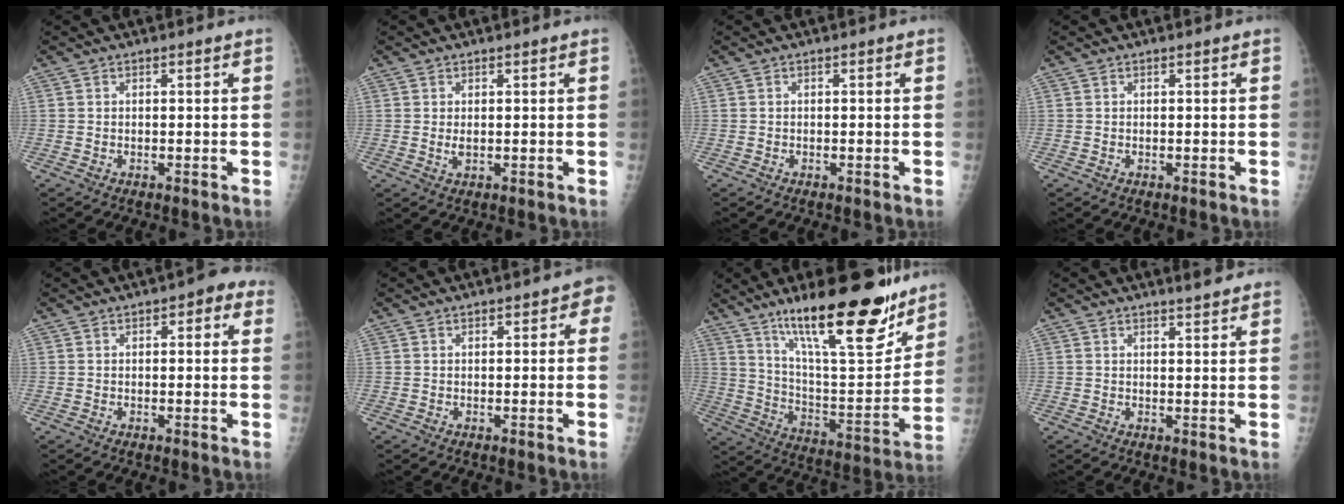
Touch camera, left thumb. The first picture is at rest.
{"total": 1.7, "force": [0.6, 0.8, 1.4], "torque": [-0.024, -0.007, 0.014]}
{"total": 0.0}
{"total": 0.0}
{"total": 4.1, "force": [1.9, 1.8, 3.3], "torque": [-0.023, 0.002, 0.013]}
{"total": 2.6, "force": [0.9, 1.4, 1.9], "torque": [-0.005, 0.003, 0.006]}
{"total": 25.1, "force": [17.1, 6.6, 17.1], "torque": [-0.234, -0.088, 0.283]}
{"total": 3.0, "force": [2.6, 0.4, 1.4], "torque": [-0.015, -0.016, 0.037]}